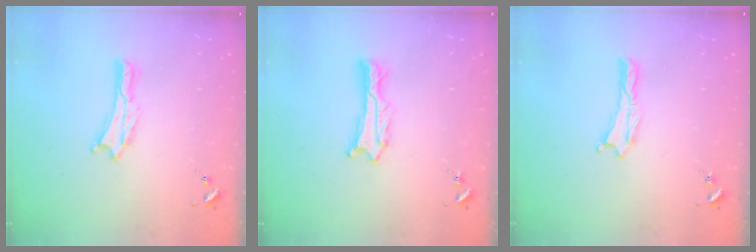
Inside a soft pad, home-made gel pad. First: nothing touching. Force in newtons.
{"total": 1.2, "press": 1.2, "slide": 0.1}
{"total": 0.0}